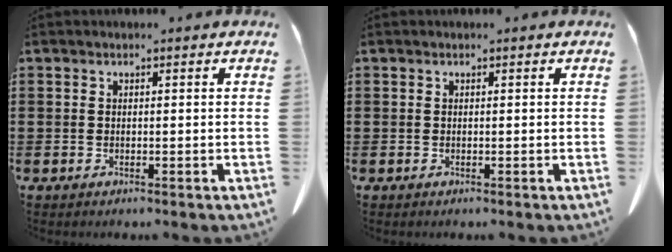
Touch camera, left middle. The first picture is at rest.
{"total": 0.0}